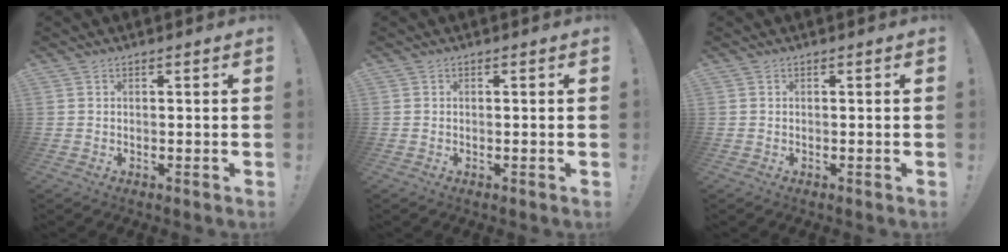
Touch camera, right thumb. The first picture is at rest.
{"total": 0.0}
{"total": 0.0}